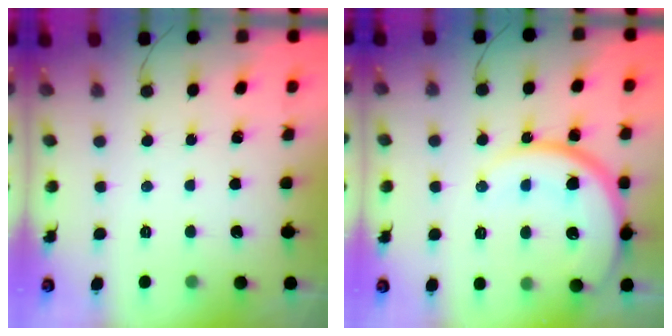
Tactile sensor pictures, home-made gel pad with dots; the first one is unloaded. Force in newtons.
{"total": 14.7, "press": 14.6, "slide": 1.4}